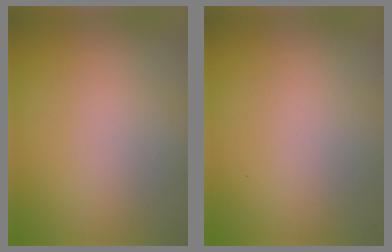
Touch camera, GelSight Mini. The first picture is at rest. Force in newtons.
{"total": 0.0}